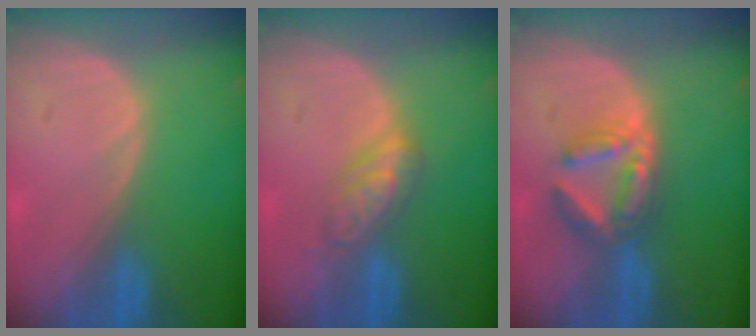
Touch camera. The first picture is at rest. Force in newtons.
{"total": 4.7, "press": 4.5, "slide": 1.3}
{"total": 6.1, "press": 5.7, "slide": 2.3}